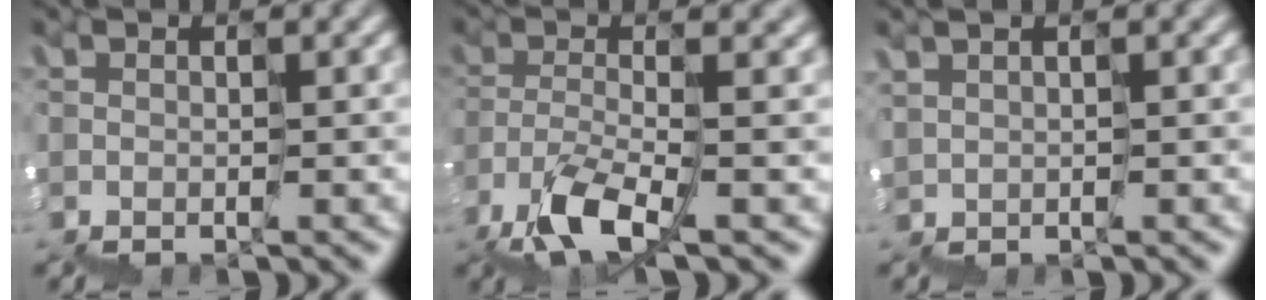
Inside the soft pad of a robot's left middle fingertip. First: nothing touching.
{"total": 4.9, "force": [-2.1, 1.2, 4.3], "torque": [-0.096, 0.000, -0.040]}
{"total": 0.9, "force": [0.3, 0.4, 0.7], "torque": [-0.006, -0.004, 0.008]}